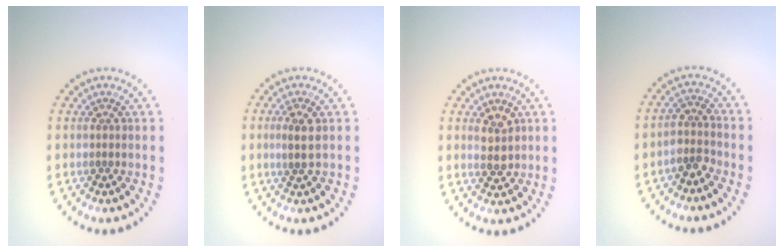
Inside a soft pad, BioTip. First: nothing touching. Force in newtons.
{"total": 1.9, "press": 1.7, "slide": 0.7}
{"total": 2.3, "press": 2.3, "slide": 0.6}
{"total": 2.2, "press": 1.8, "slide": 1.3}